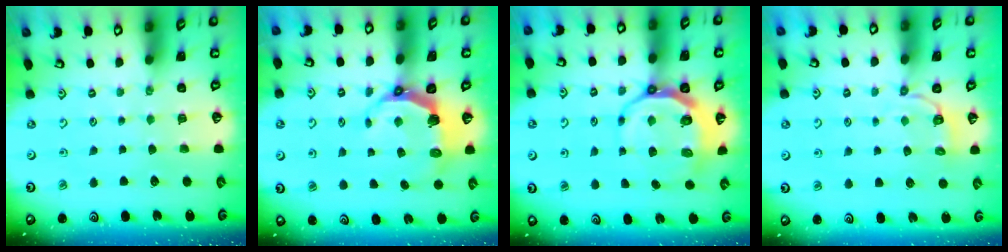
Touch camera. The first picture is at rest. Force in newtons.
{"total": 7.6, "press": 6.0, "slide": 4.8}
{"total": 8.3, "press": 7.5, "slide": 3.6}
{"total": 3.3, "press": 1.8, "slide": 2.7}